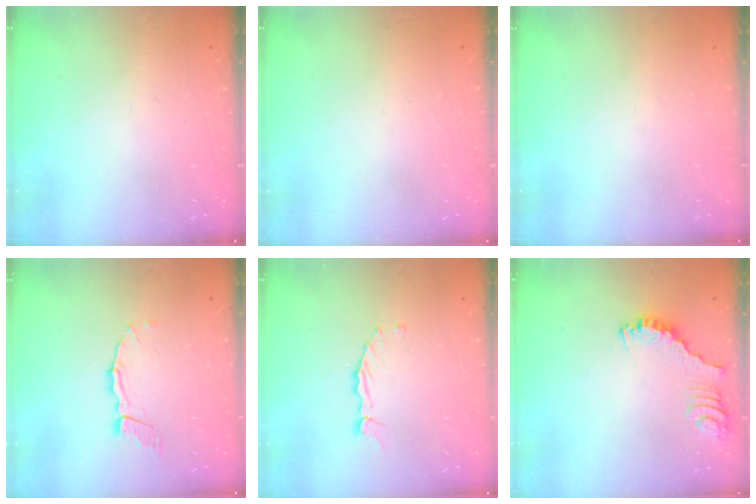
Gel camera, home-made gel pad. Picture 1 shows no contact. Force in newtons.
{"total": 0.0}
{"total": 0.0}
{"total": 5.8, "press": 5.8, "slide": 0.1}
{"total": 1.6, "press": 1.5, "slide": 0.2}
{"total": 2.7, "press": 2.7, "slide": 0.1}